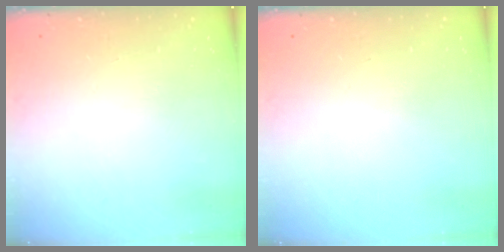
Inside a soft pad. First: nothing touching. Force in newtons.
{"total": 0.0}